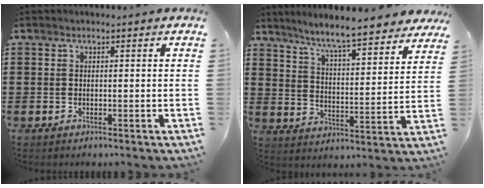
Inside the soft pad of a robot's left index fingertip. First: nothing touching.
{"total": 7.2, "force": [6.5, -0.4, 2.9], "torque": [-0.082, -0.046, 0.108]}